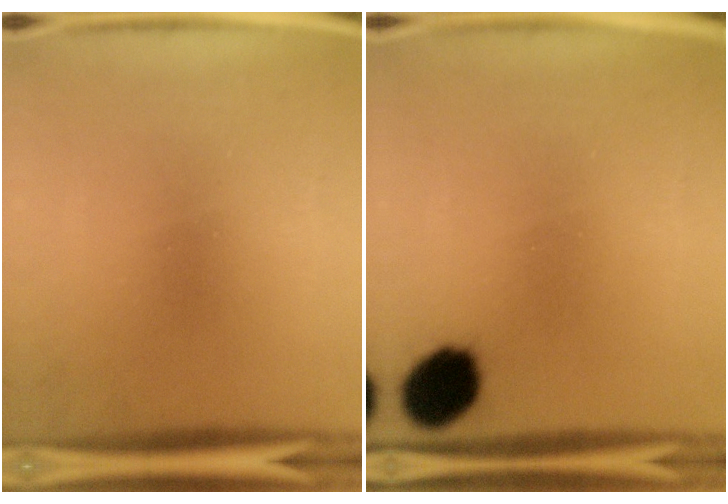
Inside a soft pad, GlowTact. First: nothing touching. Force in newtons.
{"total": 9.8}